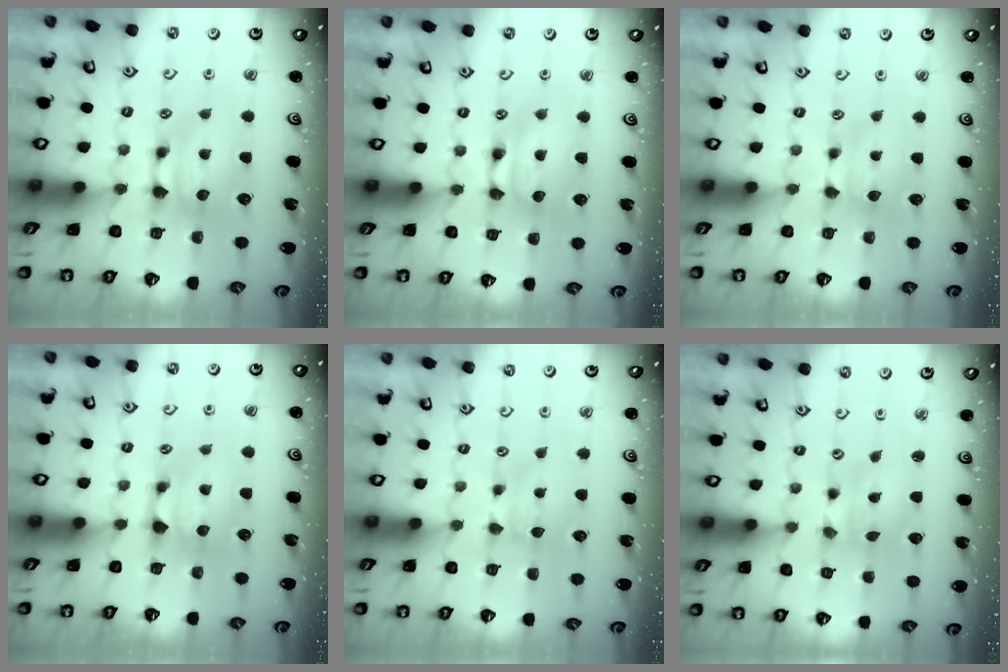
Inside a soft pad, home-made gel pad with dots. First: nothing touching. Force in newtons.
{"total": 1.8, "press": 1.8, "slide": 0.1}
{"total": 1.5, "press": 1.5, "slide": 0.2}
{"total": 0.9, "press": 0.6, "slide": 0.7}
{"total": 2.4, "press": 2.3, "slide": 0.5}
{"total": 1.3, "press": 0.6, "slide": 1.2}